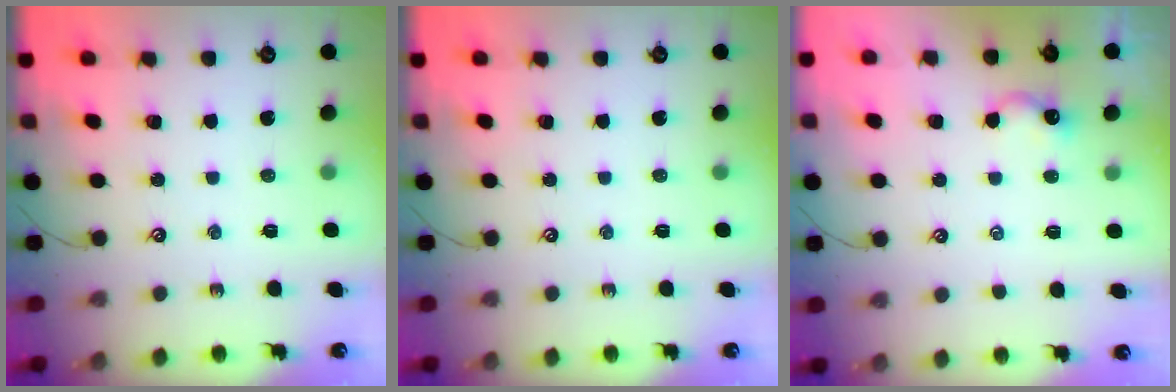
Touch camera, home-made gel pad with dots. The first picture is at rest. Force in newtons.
{"total": 0.0}
{"total": 2.4, "press": 2.4, "slide": 0.2}